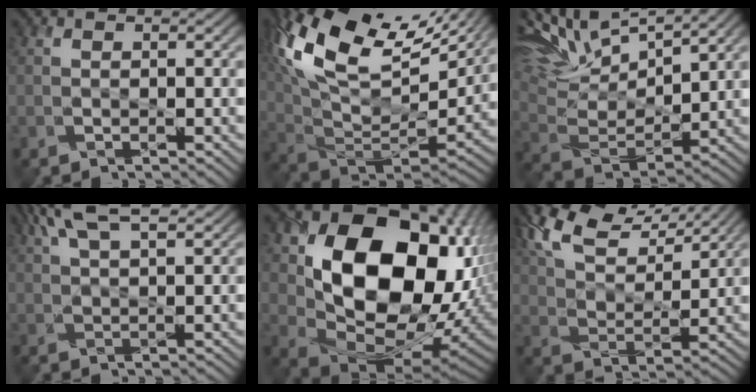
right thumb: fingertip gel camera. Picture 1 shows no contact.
{"total": 20.0, "force": [11.0, 9.3, 13.8], "torque": [-0.285, 0.033, 0.189]}
{"total": 16.4, "force": [11.8, 4.8, 10.3], "torque": [-0.235, 0.022, 0.192]}
{"total": 7.4, "force": [5.0, 1.9, 5.2], "torque": [-0.110, 0.015, 0.091]}
{"total": 20.9, "force": [3.8, 14.9, 14.1], "torque": [-0.249, -0.030, 0.095]}
{"total": 12.9, "force": [9.4, 4.5, 7.5], "torque": [-0.179, 0.018, 0.178]}